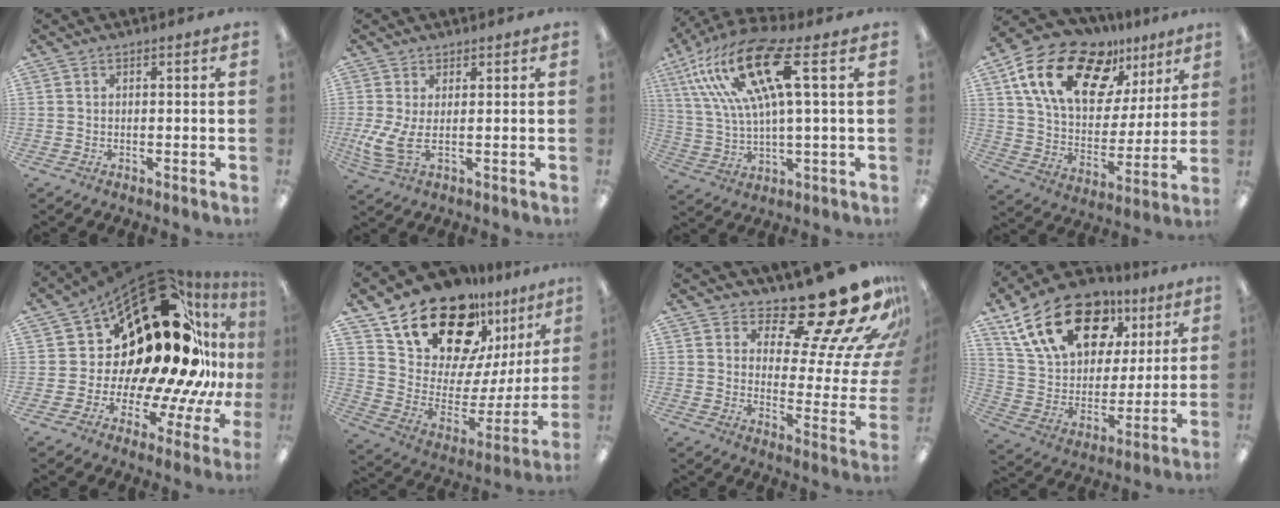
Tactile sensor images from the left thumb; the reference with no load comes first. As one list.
[{"total": 6.5, "force": [0.3, 2.3, 6.1], "torque": [-0.139, -0.022, 0.009]}, {"total": 18.4, "force": [8.0, 5.0, 15.9], "torque": [-0.341, -0.021, 0.126]}, {"total": 20.8, "force": [12.1, 11.7, 12.2], "torque": [-0.217, -0.059, 0.219]}, {"total": 31.9, "force": [9.6, 17.0, 25.2], "torque": [-0.381, -0.118, 0.196]}, {"total": 22.1, "force": [17.0, 10.3, 9.6], "torque": [-0.161, -0.126, 0.309]}, {"total": 21.2, "force": [16.4, 5.4, 12.4], "torque": [-0.157, -0.138, 0.258]}, {"total": 22.1, "force": [11.5, 13.8, 12.9], "torque": [-0.215, -0.041, 0.210]}]